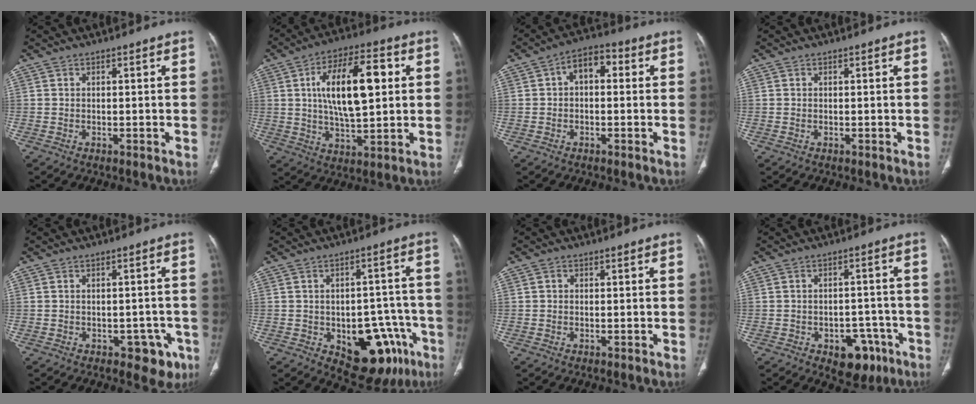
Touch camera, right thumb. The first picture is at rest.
{"total": 17.0, "force": [3.3, 7.4, 15.0], "torque": [-0.234, 0.008, 0.053]}
{"total": 6.2, "force": [0.8, 3.8, 4.8], "torque": [-0.053, 0.023, 0.000]}
{"total": 0.0}
{"total": 5.3, "force": [-2.7, 3.3, 3.1], "torque": [-0.007, 0.013, -0.029]}
{"total": 16.2, "force": [-6.8, 9.5, 11.3], "torque": [-0.099, 0.036, -0.077]}
{"total": 0.6, "force": [0.1, 0.5, 0.1], "torque": [0.001, 0.002, 0.001]}
{"total": 8.6, "force": [-4.5, 5.5, 4.9], "torque": [-0.030, 0.030, -0.050]}